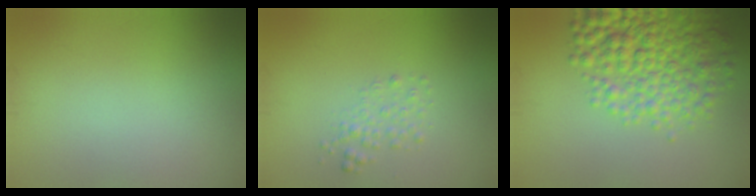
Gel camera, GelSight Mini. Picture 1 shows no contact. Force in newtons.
{"total": 1.4, "press": 1.4, "slide": 0.1}
{"total": 6.8, "press": 6.8, "slide": 0.2}